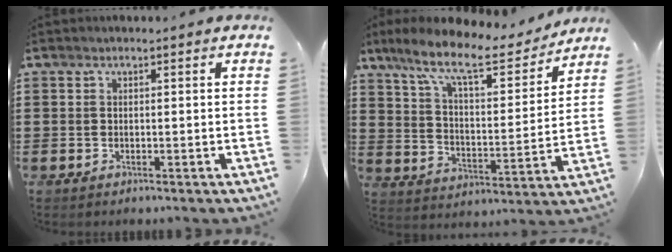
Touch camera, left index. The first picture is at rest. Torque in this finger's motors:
{"motor_torque": [1.49, -0.65, 0.82, 0.21]}